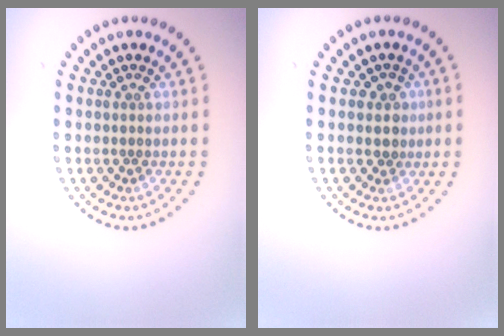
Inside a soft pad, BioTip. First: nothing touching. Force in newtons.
{"total": 1.1, "press": 0.8, "slide": 0.8}